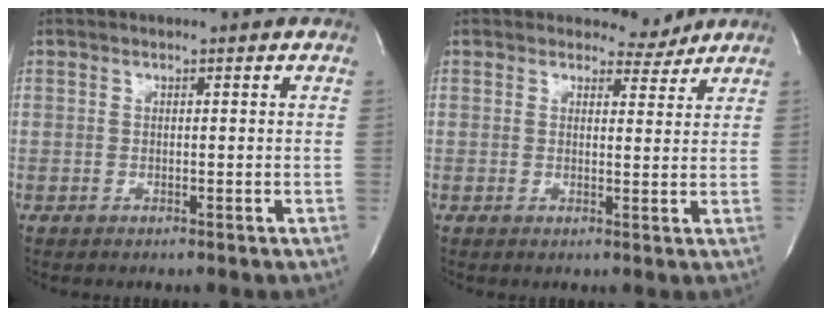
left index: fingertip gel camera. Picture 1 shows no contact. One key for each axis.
{"total": 2.9, "fx": 2.7, "fy": 1.0, "fz": -0.3, "tx": 0.006, "ty": -0.012, "tz": 0.030}